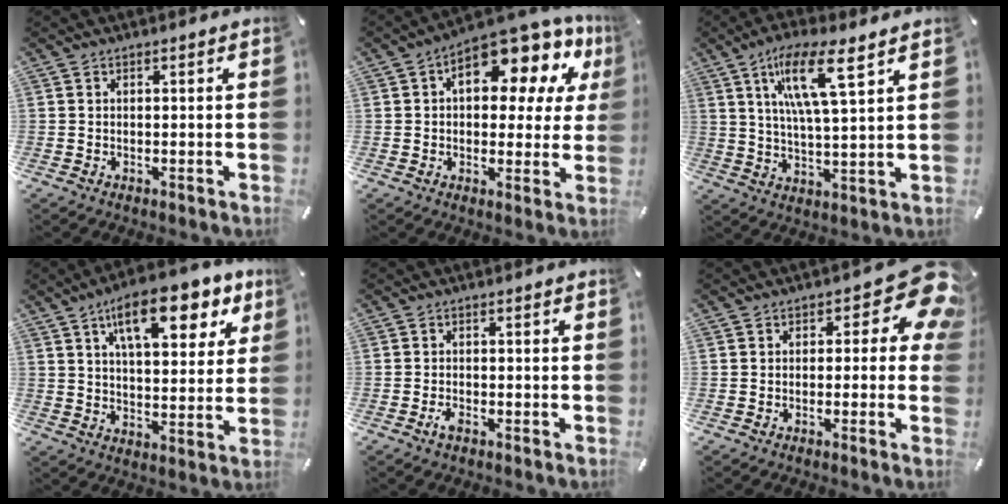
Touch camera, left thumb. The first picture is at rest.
{"total": 15.1, "force": [7.8, 7.2, 10.7], "torque": [-0.146, -0.063, 0.127]}
{"total": 12.8, "force": [6.7, 2.7, 10.5], "torque": [-0.194, -0.009, 0.111]}
{"total": 15.9, "force": [8.9, 7.3, 11.1], "torque": [-0.153, -0.033, 0.143]}
{"total": 1.9, "force": [-1.2, 0.7, 1.2], "torque": [-0.029, 0.002, -0.025]}
{"total": 9.9, "force": [2.9, 4.9, 8.1], "torque": [-0.092, -0.021, 0.048]}